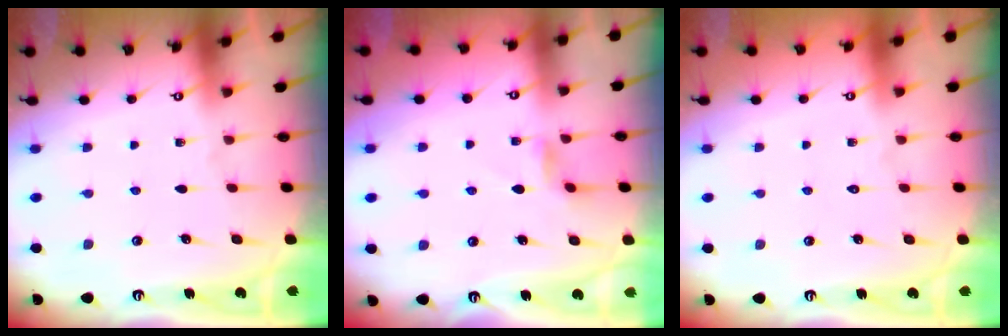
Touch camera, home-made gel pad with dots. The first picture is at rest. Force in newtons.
{"total": 4.0, "press": 4.0, "slide": 0.5}
{"total": 1.7, "press": 1.7, "slide": 0.1}